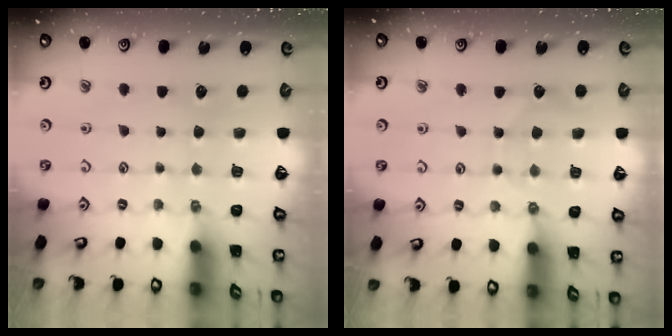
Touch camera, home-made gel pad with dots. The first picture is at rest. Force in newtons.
{"total": 4.5, "press": 4.5, "slide": 0.5}